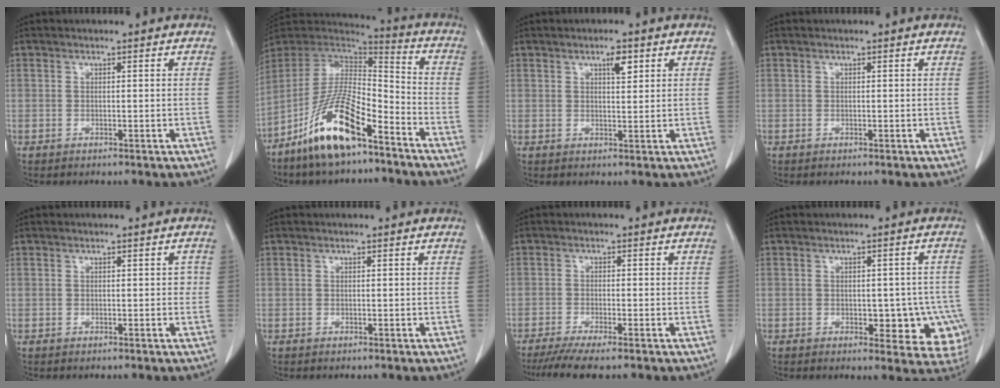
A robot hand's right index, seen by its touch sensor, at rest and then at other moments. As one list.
[{"total": 15.5, "force": [-9.8, 3.8, 11.5], "torque": [-0.221, -0.002, -0.179]}, {"total": 2.8, "force": [1.5, 0.8, 2.2], "torque": [-0.038, -0.001, 0.024]}, {"total": 0.0}, {"total": 1.0, "force": [0.0, 0.7, 0.7], "torque": [-0.001, 0.005, -0.001]}, {"total": 0.0}, {"total": 5.9, "force": [-4.7, -0.1, 3.7], "torque": [-0.058, -0.015, -0.078]}, {"total": 9.0, "force": [-2.6, 4.8, 7.1], "torque": [-0.056, 0.009, -0.027]}]